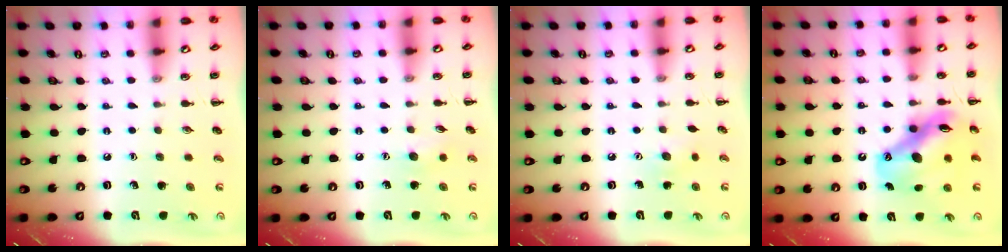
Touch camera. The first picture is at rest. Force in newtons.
{"total": 6.2, "press": 6.0, "slide": 1.6}
{"total": 3.9, "press": 3.8, "slide": 0.9}
{"total": 14.6, "press": 14.1, "slide": 3.7}